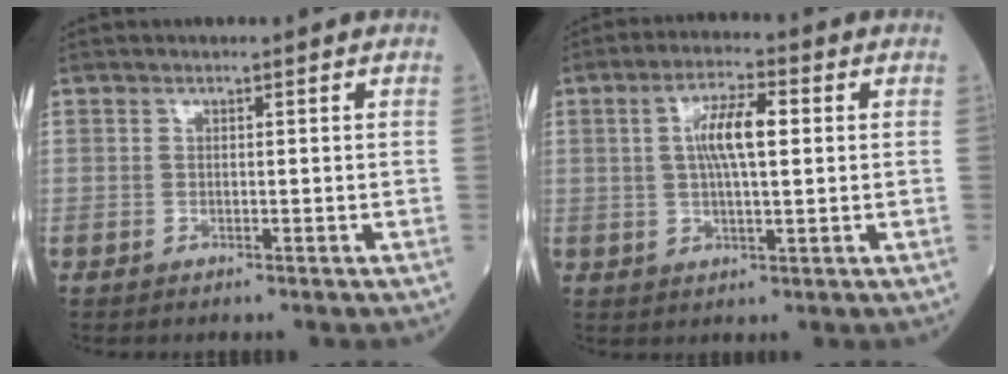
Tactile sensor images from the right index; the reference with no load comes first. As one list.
[{"total": 7.3, "force": [1.4, 1.6, 7.0], "torque": [-0.130, 0.013, 0.024]}]